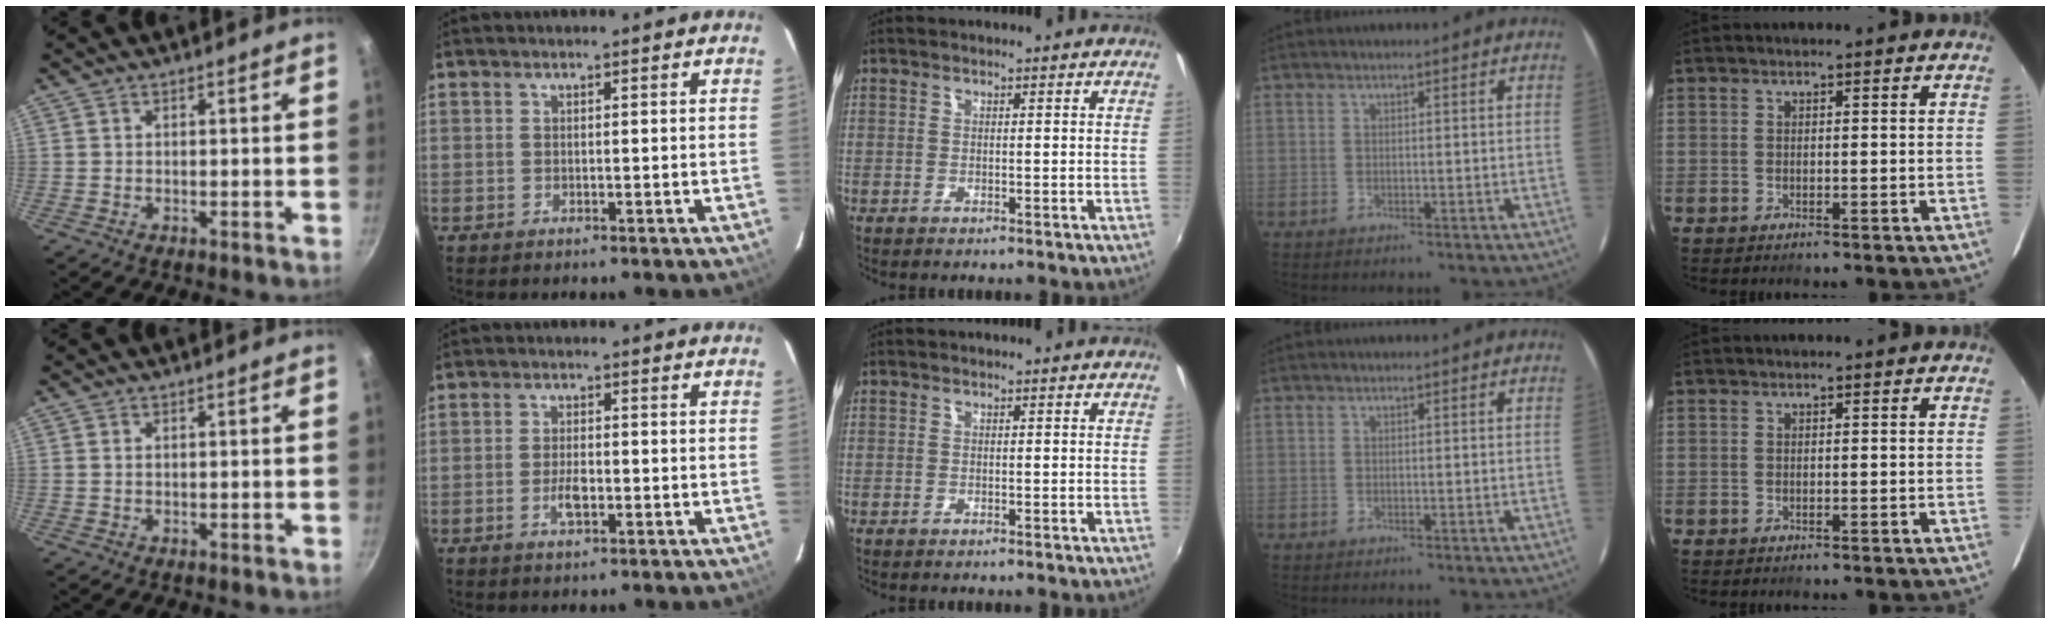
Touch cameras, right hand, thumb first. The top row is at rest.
{"thumb": {"total": 0.5, "force": [0.1, 0.3, 0.4], "torque": [-0.008, 0.001, 0.002]}, "index": {"total": 3.6, "force": [-1.3, 1.4, 3.0], "torque": [-0.061, -0.002, -0.022]}}